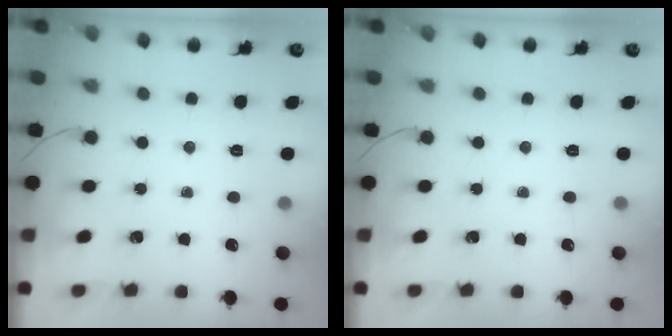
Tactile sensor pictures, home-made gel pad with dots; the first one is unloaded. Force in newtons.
{"total": 0.0}